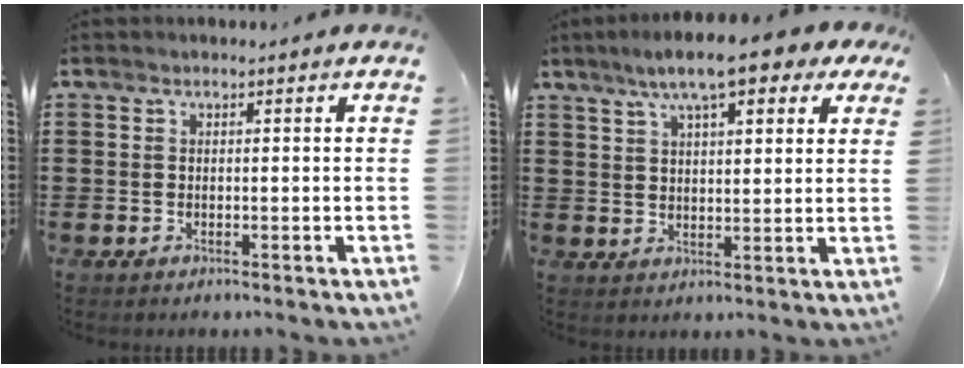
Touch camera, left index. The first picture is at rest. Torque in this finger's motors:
{"motor_torque": [2.14, 0.00, 1.05, 0.21]}